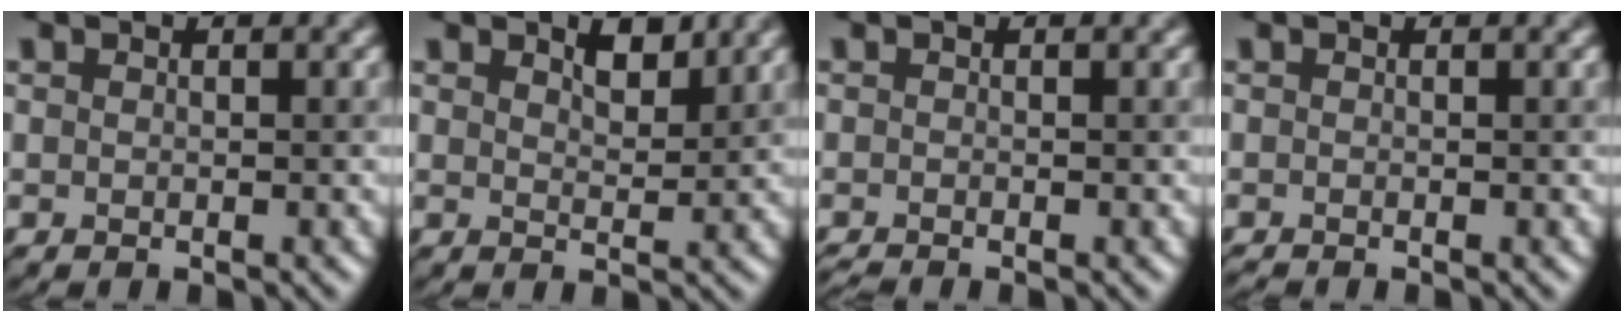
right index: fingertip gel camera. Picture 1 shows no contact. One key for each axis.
{"total": 2.0, "fx": 1.5, "fy": 0.8, "fz": 1.1, "tx": -0.018, "ty": 0.004, "tz": 0.029}
{"total": 1.0, "fx": -1.0, "fy": 0.0, "fz": 0.2, "tx": 0.003, "ty": -0.003, "tz": -0.014}
{"total": 0.6, "fx": -0.6, "fy": 0.0, "fz": -0.1, "tx": 0.008, "ty": -0.002, "tz": -0.004}